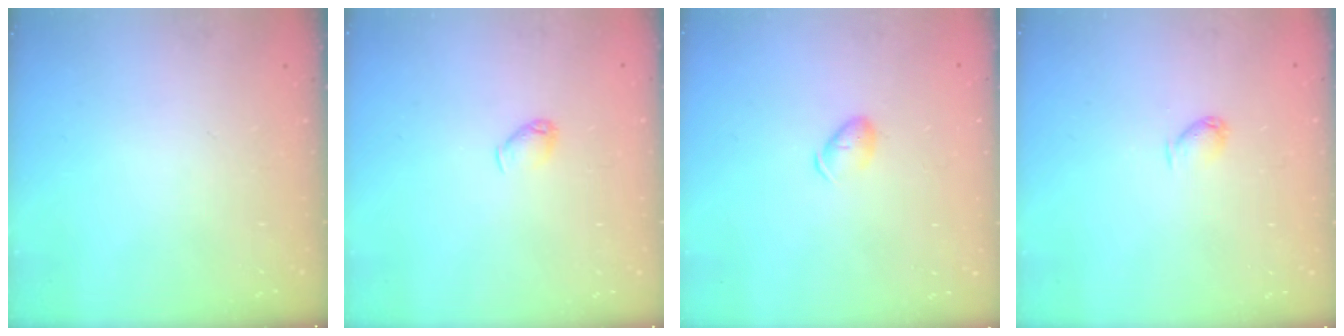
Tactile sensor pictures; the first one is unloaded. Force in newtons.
{"total": 3.3, "press": 3.2, "slide": 0.7}
{"total": 5.4, "press": 5.4, "slide": 0.7}
{"total": 3.4, "press": 3.4, "slide": 0.6}